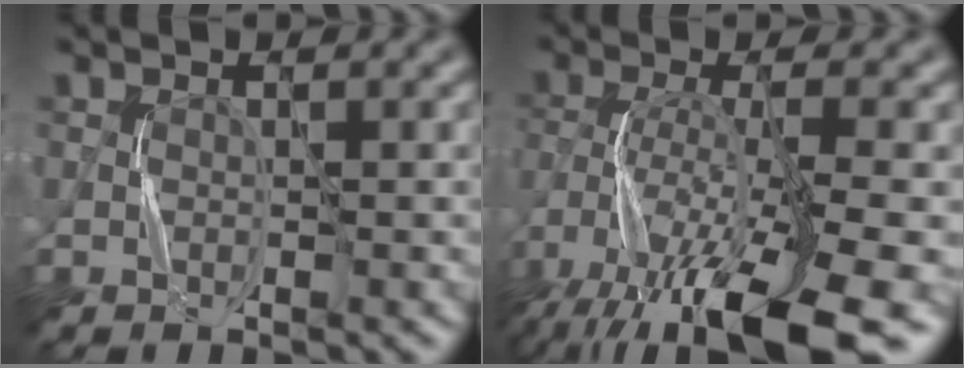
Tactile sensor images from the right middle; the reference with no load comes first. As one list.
[{"total": 13.9, "force": [-8.7, 3.3, 10.4], "torque": [-0.208, -0.018, -0.143]}]